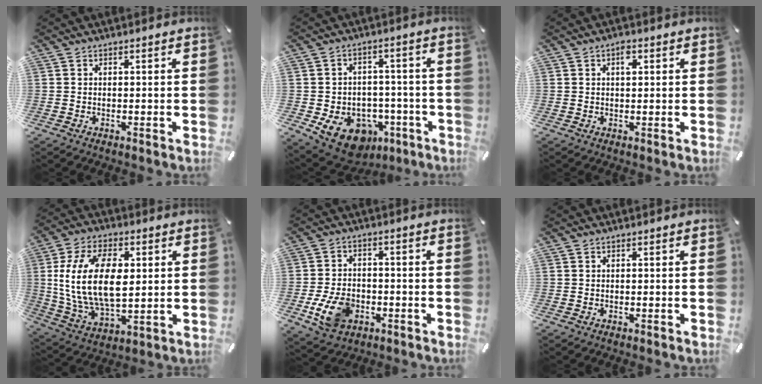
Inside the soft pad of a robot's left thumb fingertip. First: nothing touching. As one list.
[{"total": 12.0, "force": [-5.7, 9.1, 5.4], "torque": [-0.077, 0.038, -0.091]}, {"total": 2.4, "force": [0.8, 1.2, 1.9], "torque": [-0.025, 0.000, 0.010]}, {"total": 18.0, "force": [2.4, 10.9, 14.1], "torque": [-0.303, 0.008, 0.042]}, {"total": 9.7, "force": [-3.2, 6.8, 6.1], "torque": [-0.124, 0.008, -0.056]}, {"total": 0.0}]